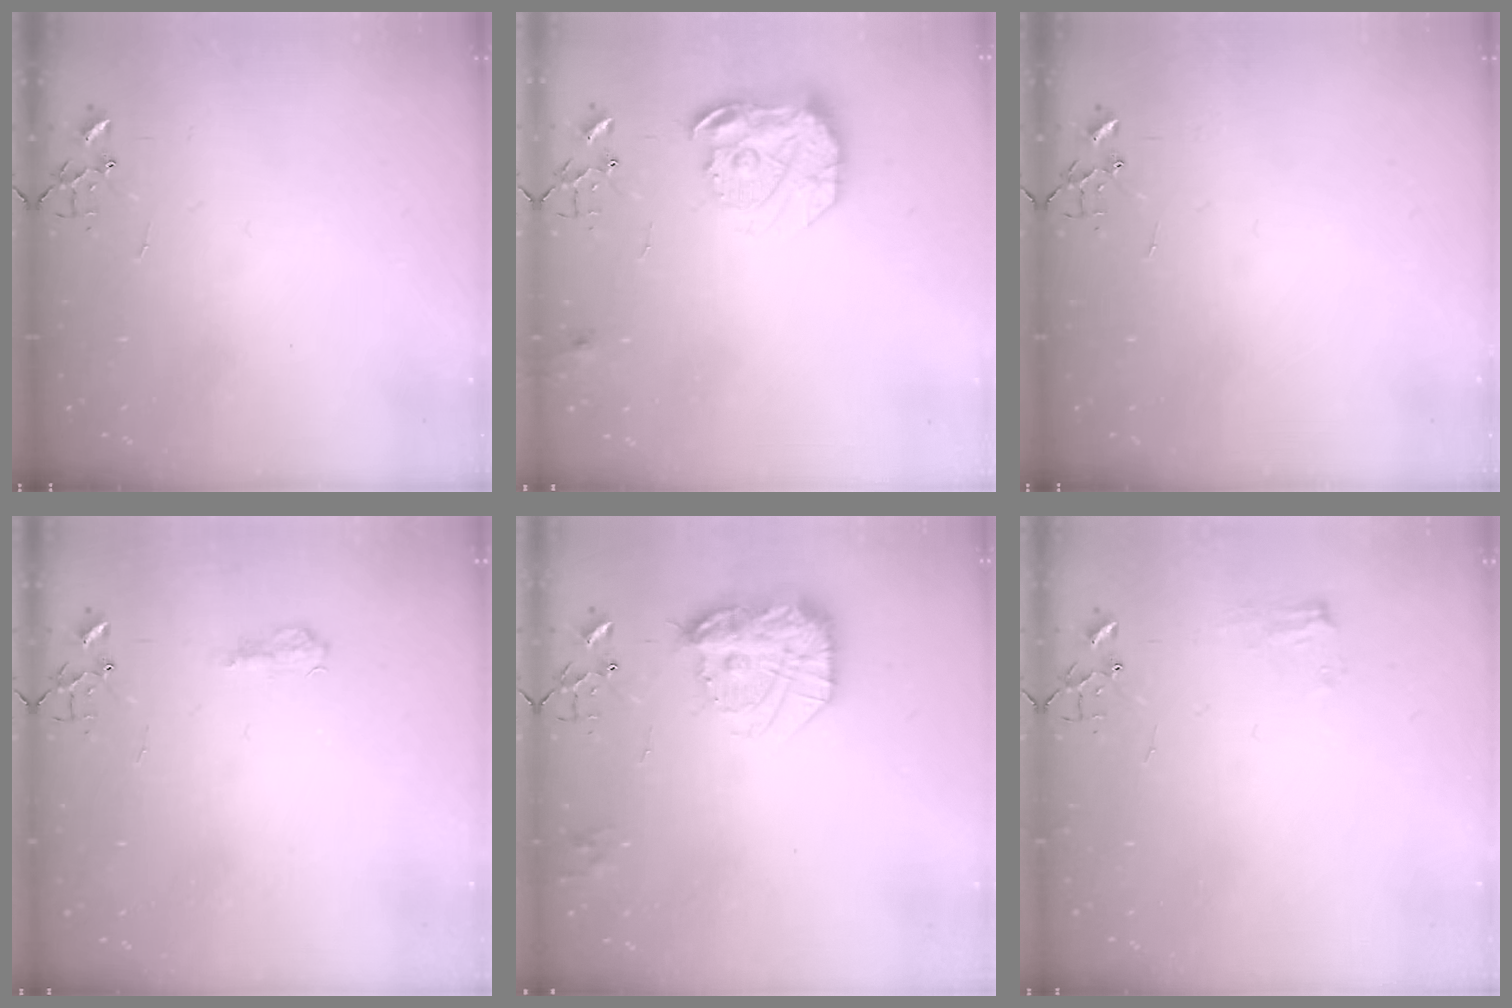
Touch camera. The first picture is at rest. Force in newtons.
{"total": 16.2, "press": 16.1, "slide": 1.4}
{"total": 0.0}
{"total": 7.9, "press": 7.8, "slide": 0.8}
{"total": 19.0, "press": 19.0, "slide": 1.7}
{"total": 6.8, "press": 6.8, "slide": 0.8}